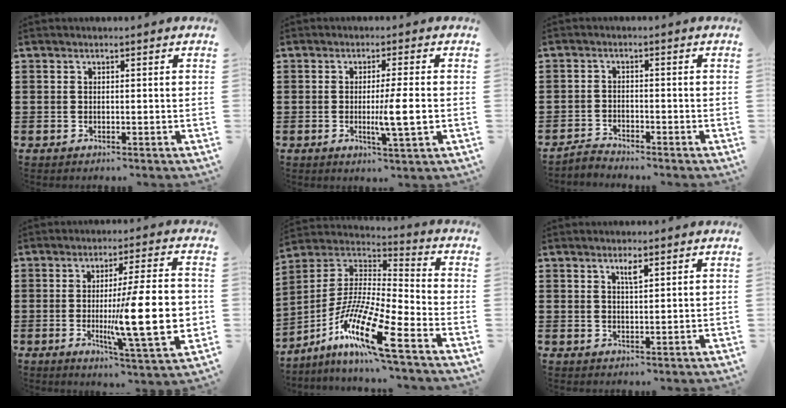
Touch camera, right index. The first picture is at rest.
{"total": 5.4, "force": [-0.6, 0.0, 5.3], "torque": [-0.091, -0.010, -0.013]}
{"total": 2.1, "force": [-2.1, 0.3, 0.0], "torque": [-0.007, 0.005, -0.044]}
{"total": 17.3, "force": [-1.7, 3.3, 16.9], "torque": [-0.266, -0.016, -0.026]}
{"total": 14.0, "force": [-8.6, 1.7, 10.9], "torque": [-0.232, -0.001, -0.169]}
{"total": 2.0, "force": [1.2, 0.4, 1.6], "torque": [-0.025, -0.001, 0.018]}